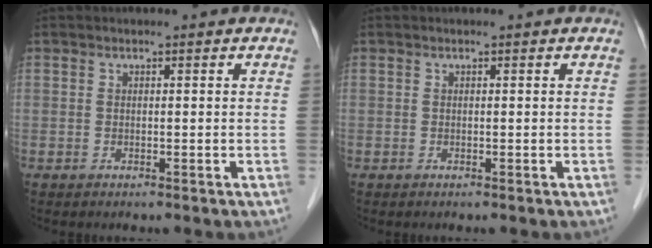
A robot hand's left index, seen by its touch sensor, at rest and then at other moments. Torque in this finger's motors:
{"motor_torque": [0.02, 0.01, -0.03, 0.00]}